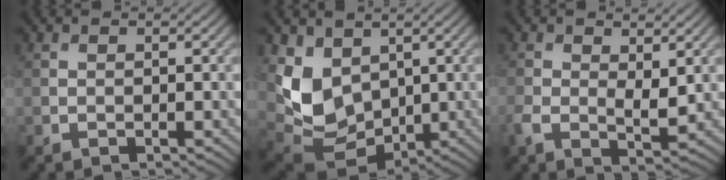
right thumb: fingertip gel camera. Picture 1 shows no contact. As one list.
[{"total": 9.0, "force": [1.9, 7.0, 5.4], "torque": [-0.145, -0.022, 0.043]}, {"total": 5.2, "force": [0.3, 3.0, 4.3], "torque": [-0.097, -0.008, 0.006]}]